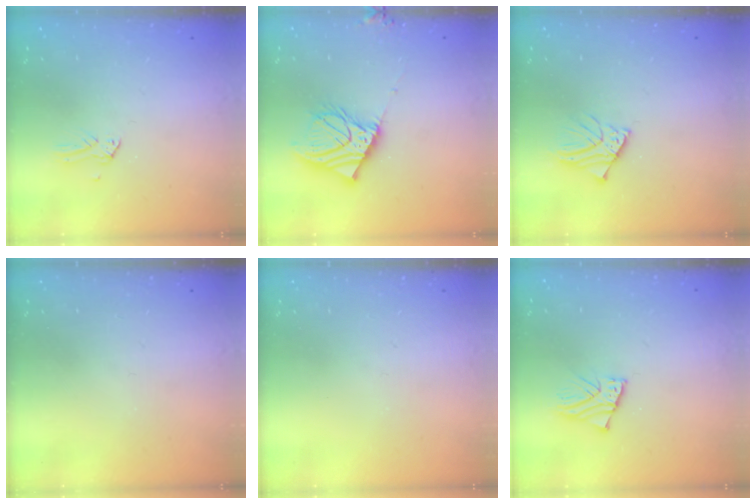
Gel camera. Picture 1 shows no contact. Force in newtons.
{"total": 12.4, "press": 12.2, "slide": 2.3}
{"total": 2.9, "press": 2.9, "slide": 0.2}
{"total": 0.0}
{"total": 0.0}
{"total": 2.3, "press": 2.3, "slide": 0.2}